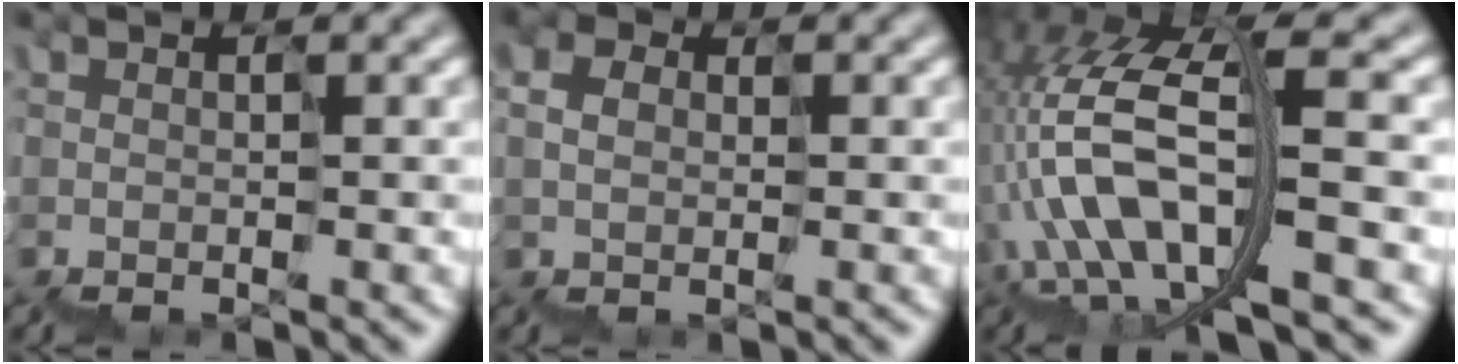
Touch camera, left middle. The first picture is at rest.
{"total": 0.9, "force": [0.7, 0.6, -0.3], "torque": [-0.013, 0.014, 0.010]}
{"total": 10.2, "force": [-2.8, 4.0, 9.0], "torque": [-0.211, 0.023, -0.052]}